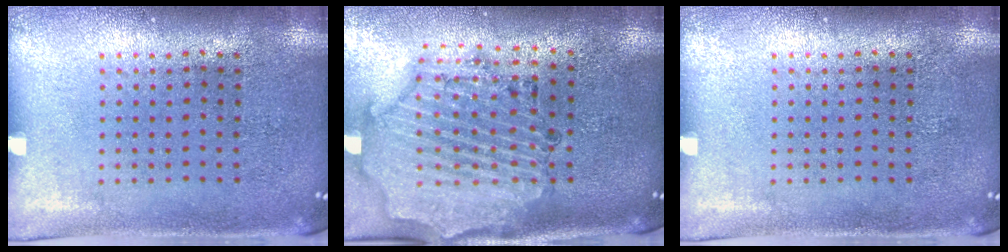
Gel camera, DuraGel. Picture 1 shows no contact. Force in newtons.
{"total": 1.9, "press": 1.8, "slide": 0.4}
{"total": 0.0}